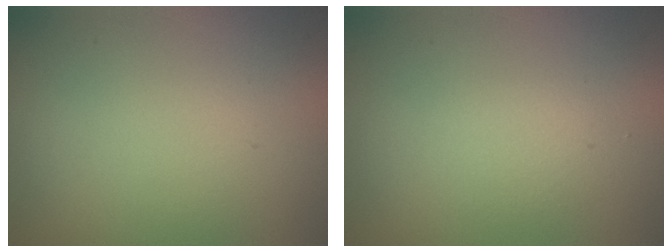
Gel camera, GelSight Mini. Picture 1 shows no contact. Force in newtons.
{"total": 1.2, "press": 1.2, "slide": 0.0}